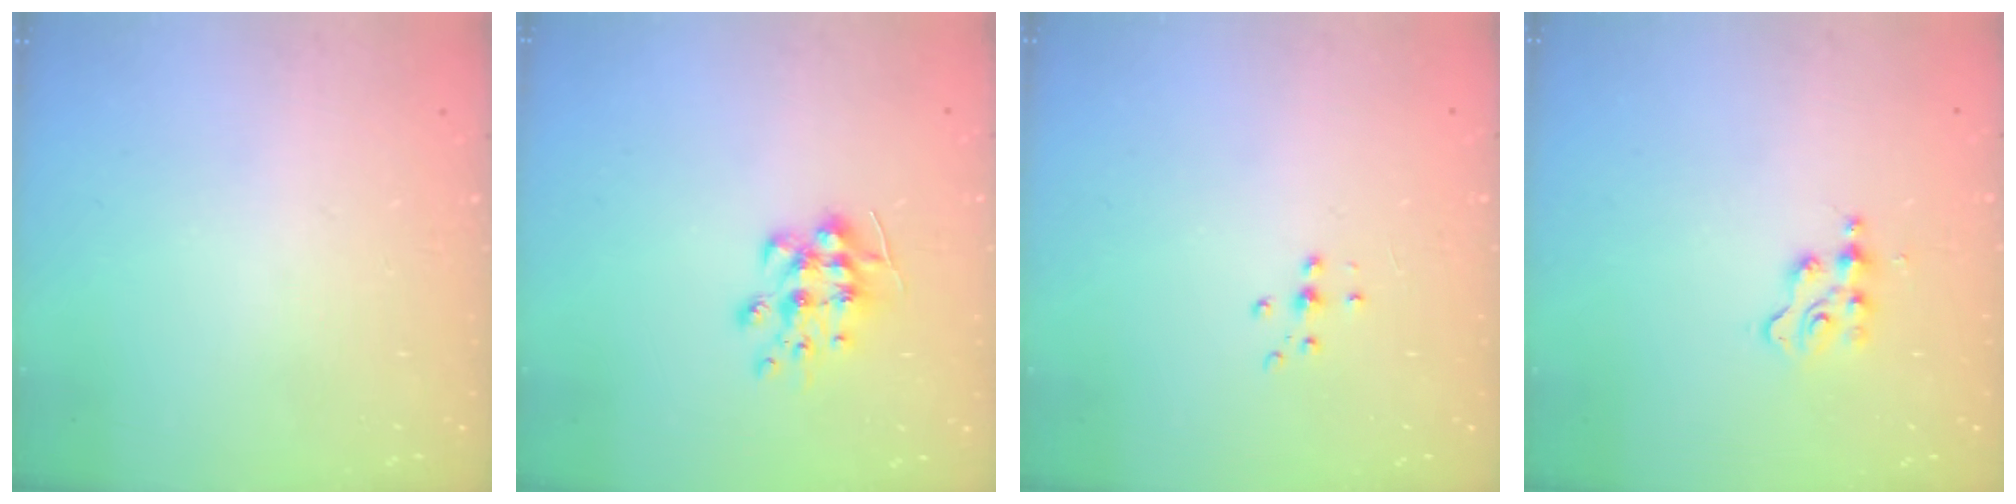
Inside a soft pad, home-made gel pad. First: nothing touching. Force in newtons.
{"total": 8.4, "press": 8.4, "slide": 0.6}
{"total": 4.5, "press": 4.4, "slide": 0.9}
{"total": 2.1, "press": 2.1, "slide": 0.3}